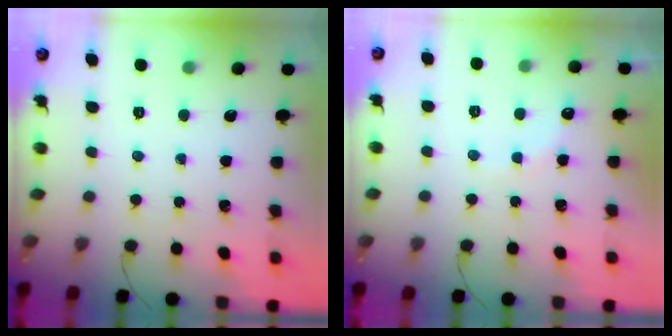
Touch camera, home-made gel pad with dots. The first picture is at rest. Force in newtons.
{"total": 7.4, "press": 7.3, "slide": 1.1}